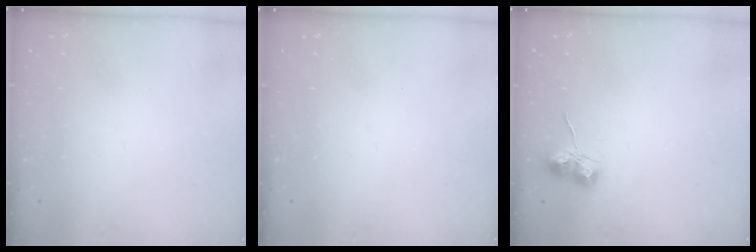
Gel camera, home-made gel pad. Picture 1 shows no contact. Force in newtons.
{"total": 0.0}
{"total": 7.3, "press": 7.2, "slide": 1.2}